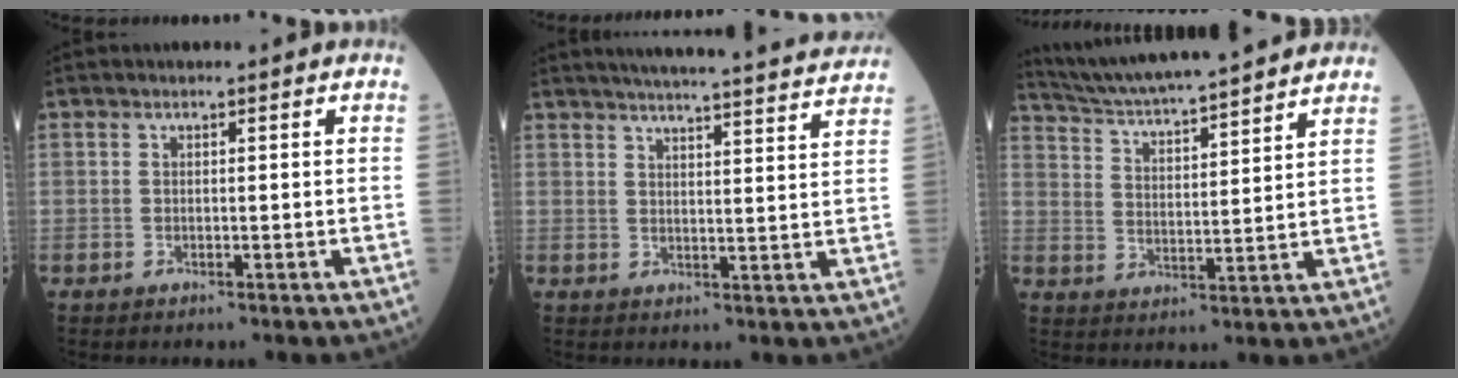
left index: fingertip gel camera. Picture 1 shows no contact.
{"total": 20.4, "force": [19.1, -0.1, 7.2], "torque": [-0.102, -0.025, 0.235]}
{"total": 18.6, "force": [16.9, 1.2, 7.6], "torque": [-0.134, 0.020, 0.256]}